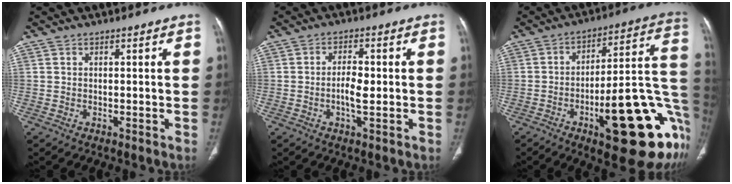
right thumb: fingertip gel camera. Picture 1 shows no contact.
{"total": 4.3, "force": [-0.6, 1.7, 3.9], "torque": [-0.070, 0.003, -0.013]}
{"total": 28.0, "force": [-9.0, 8.4, 25.2], "torque": [-0.260, 0.033, -0.115]}